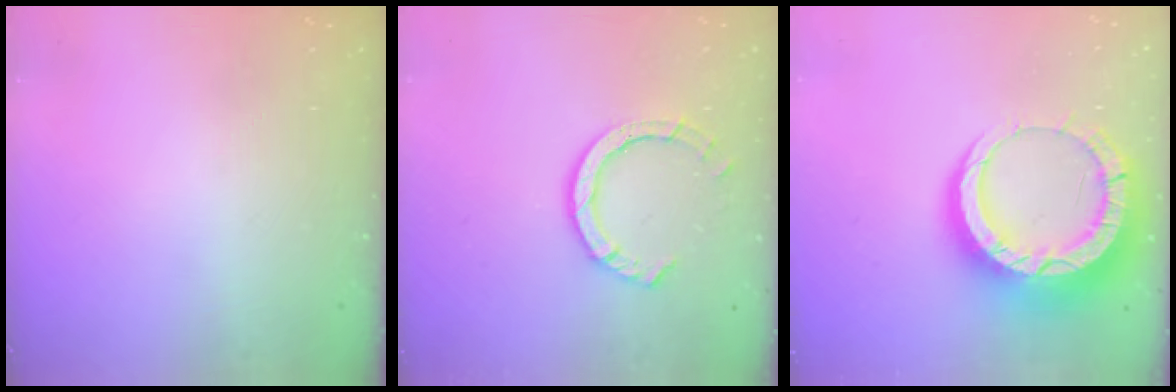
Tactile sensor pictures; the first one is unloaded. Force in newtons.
{"total": 8.0, "press": 7.9, "slide": 0.9}
{"total": 18.7, "press": 18.6, "slide": 1.9}